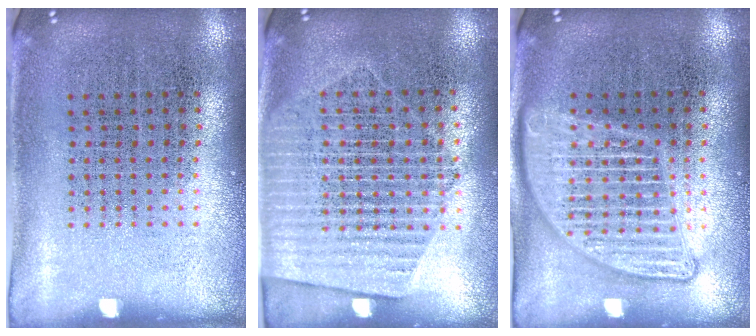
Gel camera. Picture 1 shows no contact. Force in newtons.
{"total": 1.7, "press": 1.5, "slide": 0.7}
{"total": 2.8, "press": 2.8, "slide": 0.3}